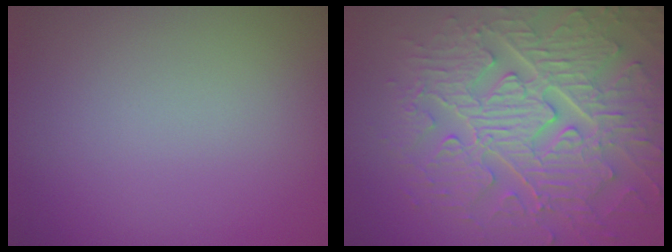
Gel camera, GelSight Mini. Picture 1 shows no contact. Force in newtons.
{"total": 9.4, "press": 6.8, "slide": 6.5}